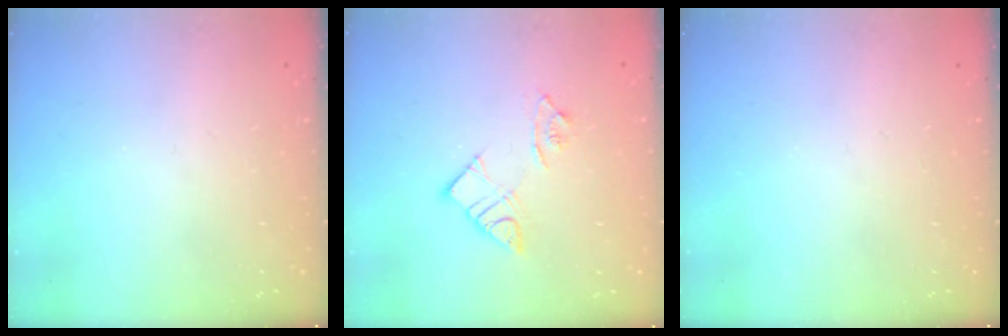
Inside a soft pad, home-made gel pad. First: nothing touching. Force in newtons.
{"total": 9.2, "press": 9.2, "slide": 0.6}
{"total": 0.0}